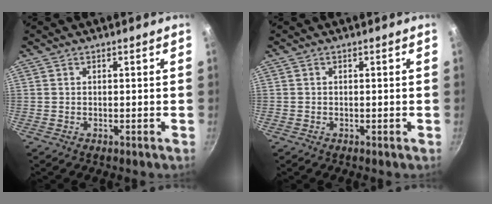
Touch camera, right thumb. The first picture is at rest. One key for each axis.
{"total": 0.0}